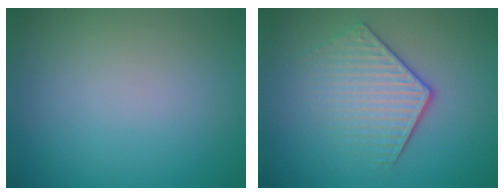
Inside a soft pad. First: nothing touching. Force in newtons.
{"total": 4.1, "press": 3.0, "slide": 2.8}